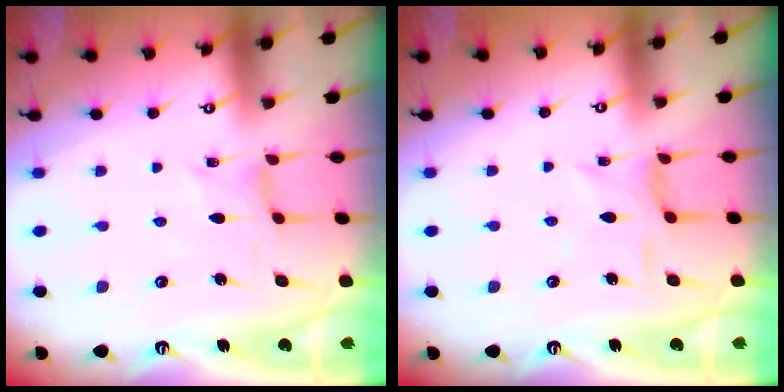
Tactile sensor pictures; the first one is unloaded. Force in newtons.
{"total": 3.7, "press": 3.6, "slide": 0.6}